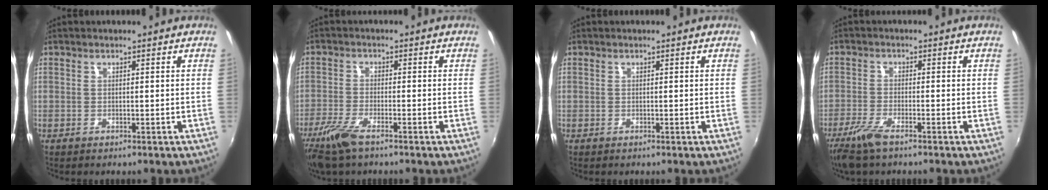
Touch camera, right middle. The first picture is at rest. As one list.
[{"total": 7.1, "force": [-4.9, 1.7, 4.8], "torque": [-0.121, -0.020, -0.100]}, {"total": 0.0}, {"total": 5.9, "force": [-4.2, 1.2, 4.0], "torque": [-0.101, -0.016, -0.085]}]